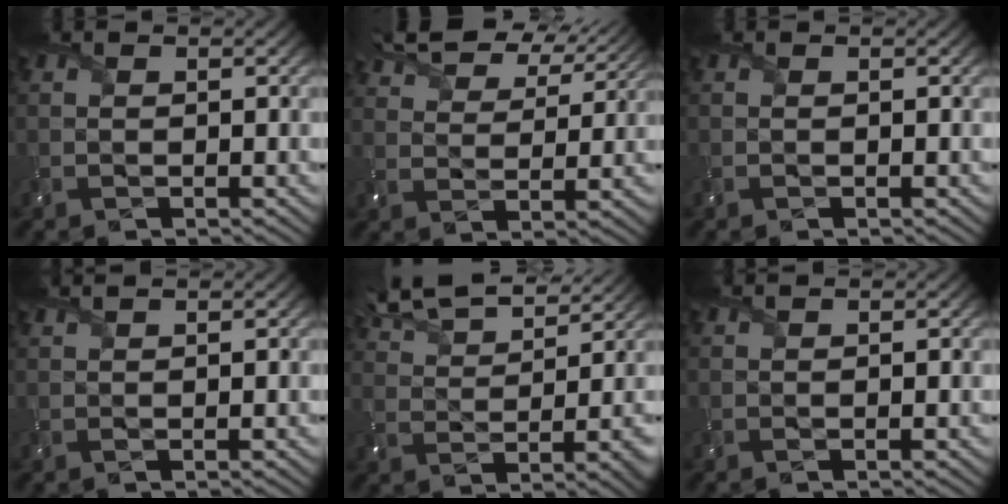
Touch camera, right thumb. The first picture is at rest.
{"total": 9.3, "force": [7.6, 3.0, 4.4], "torque": [-0.102, 0.016, 0.131]}
{"total": 0.0}
{"total": 2.1, "force": [1.6, 0.3, 1.3], "torque": [-0.027, 0.002, 0.026]}
{"total": 9.9, "force": [7.6, 2.6, 5.8], "torque": [-0.124, 0.018, 0.137]}
{"total": 1.4, "force": [1.1, 0.1, 0.8], "torque": [-0.023, 0.001, 0.017]}